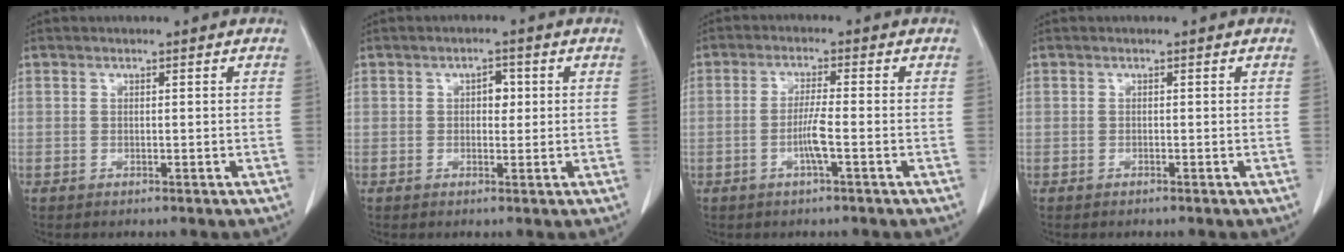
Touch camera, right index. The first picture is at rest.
{"total": 2.3, "force": [0.4, 1.4, 1.7], "torque": [-0.023, 0.006, 0.004]}
{"total": 4.0, "force": [-1.3, -0.2, 3.8], "torque": [-0.076, -0.003, -0.026]}
{"total": 0.0}